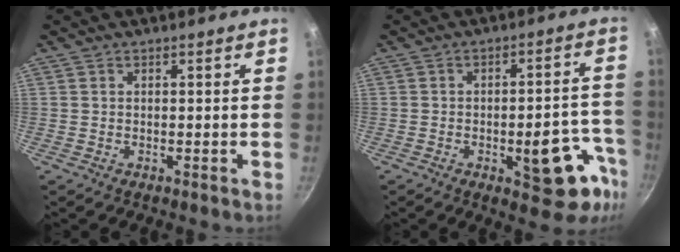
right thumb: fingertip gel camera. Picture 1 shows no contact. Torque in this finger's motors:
{"motor_torque": [2.77, 2.25, 1.01, -0.47, 0.19]}